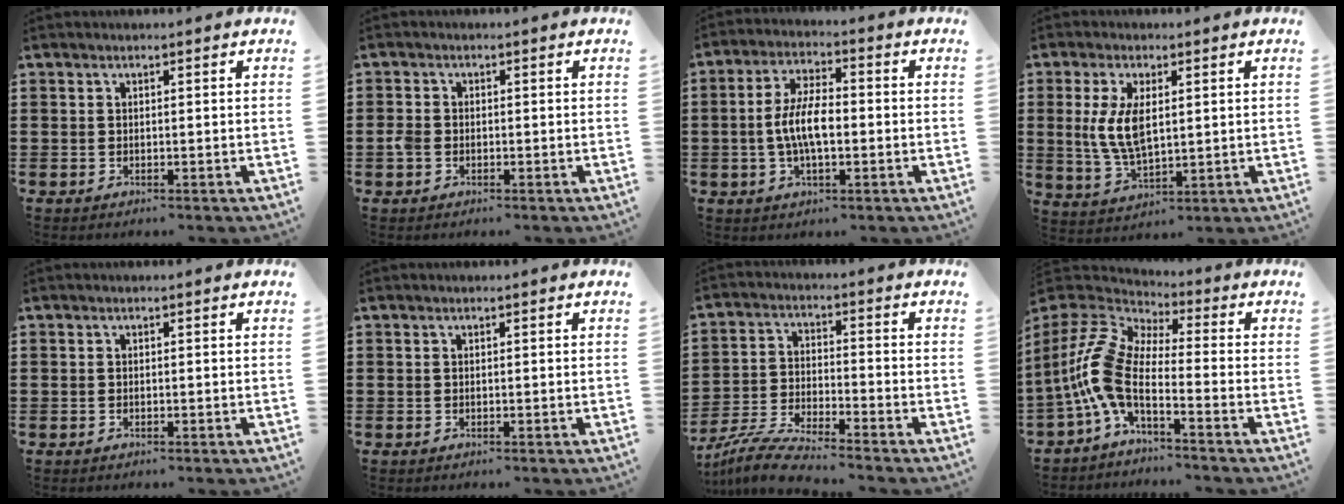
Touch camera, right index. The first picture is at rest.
{"total": 2.2, "force": [-0.7, 1.6, 1.3], "torque": [-0.042, -0.004, -0.018]}
{"total": 7.2, "force": [-1.0, 2.9, 6.5], "torque": [-0.142, -0.001, -0.025]}
{"total": 7.4, "force": [1.0, 3.5, 6.5], "torque": [-0.147, 0.002, 0.013]}
{"total": 0.0}
{"total": 0.0}
{"total": 6.5, "force": [-6.3, -0.5, 1.7], "torque": [-0.050, -0.011, -0.126]}
{"total": 8.7, "force": [-2.4, 3.3, 7.6], "torque": [-0.217, -0.028, -0.064]}